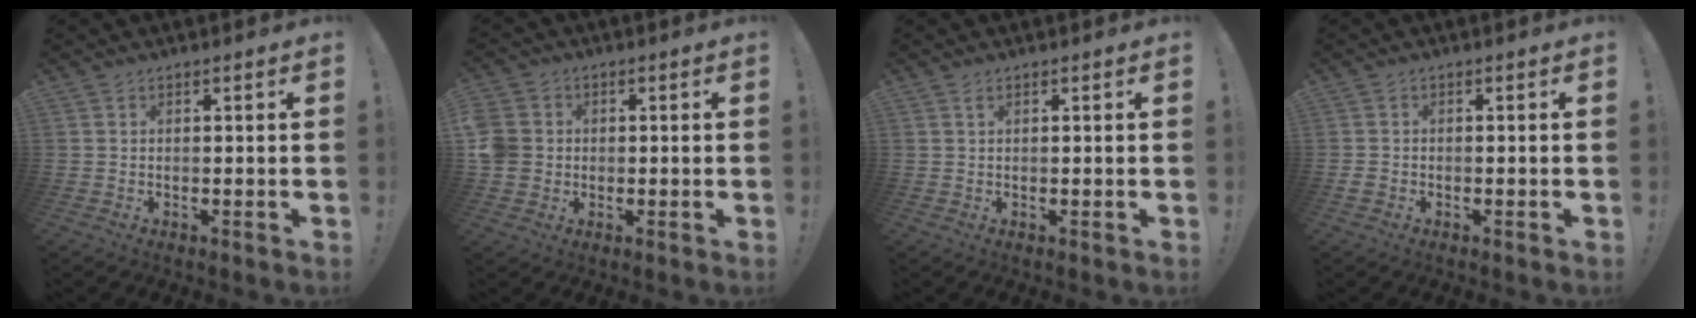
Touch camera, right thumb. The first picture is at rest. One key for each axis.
{"total": 6.8, "fx": 0.1, "fy": 6.2, "fz": 2.8, "tx": -0.072, "ty": 0.008, "tz": 0.006}
{"total": 0.8, "fx": 0.5, "fy": 0.3, "fz": 0.6, "tx": -0.006, "ty": -0.002, "tz": 0.007}
{"total": 1.5, "fx": -0.7, "fy": 1.2, "fz": 0.7, "tx": -0.009, "ty": 0.004, "tz": -0.011}